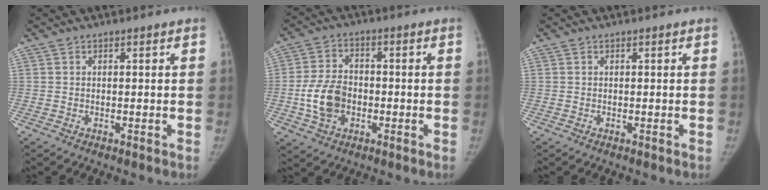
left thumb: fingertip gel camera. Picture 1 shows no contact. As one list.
[{"total": 8.9, "force": [-2.0, 6.6, 5.7], "torque": [-0.092, 0.011, -0.040]}, {"total": 0.0}]